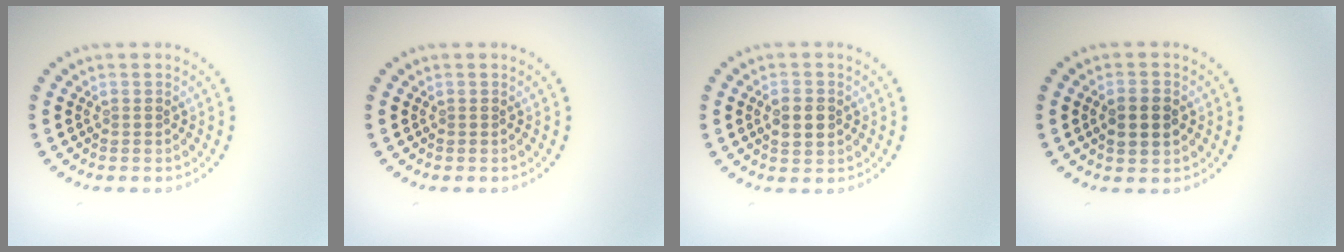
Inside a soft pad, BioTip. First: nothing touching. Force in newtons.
{"total": 0.0}
{"total": 2.4, "press": 2.4, "slide": 0.1}
{"total": 2.7, "press": 2.7, "slide": 0.2}